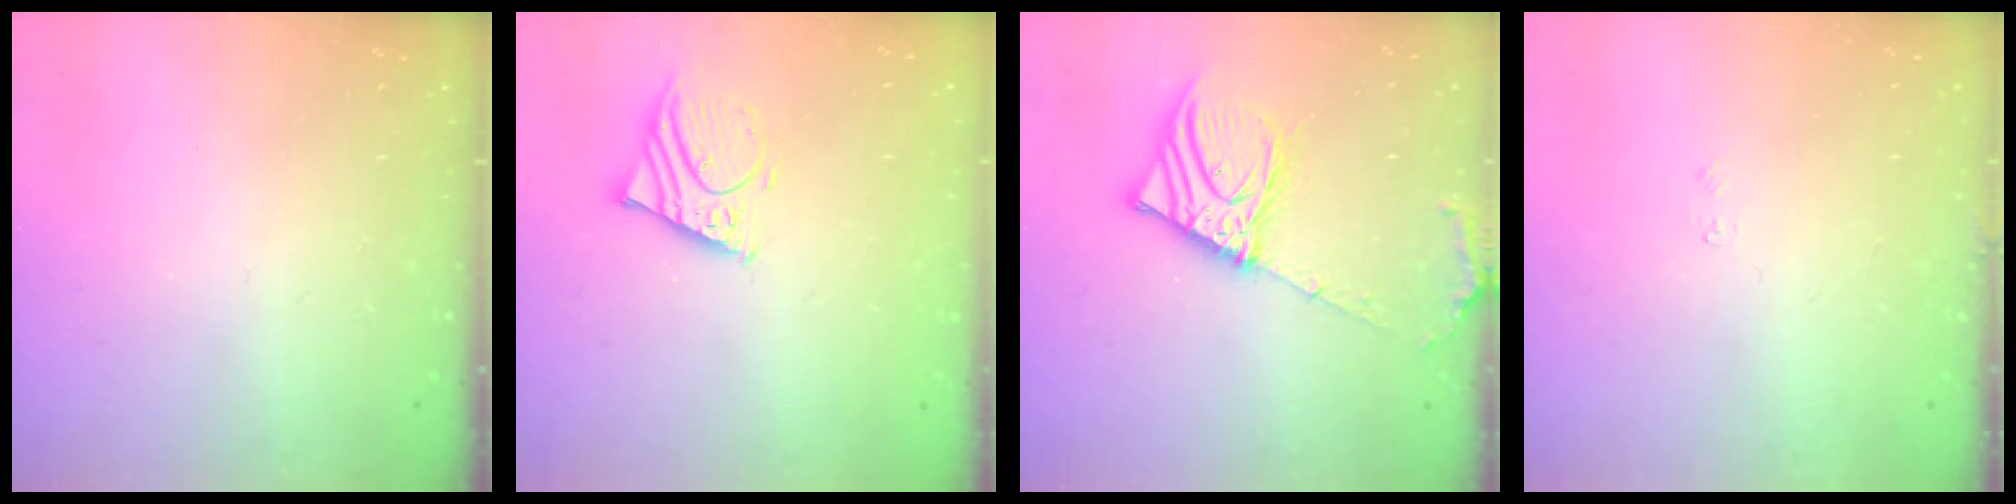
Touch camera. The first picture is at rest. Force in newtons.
{"total": 7.4, "press": 7.4, "slide": 0.8}
{"total": 12.5, "press": 12.4, "slide": 1.8}
{"total": 3.2, "press": 3.2, "slide": 0.1}